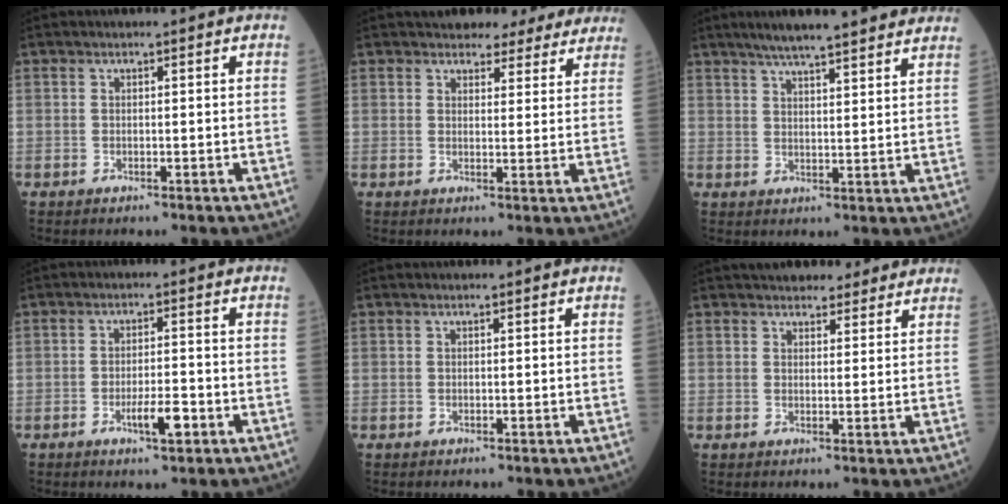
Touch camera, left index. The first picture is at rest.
{"total": 9.9, "force": [9.0, 3.6, 2.1], "torque": [-0.001, 0.008, 0.088]}
{"total": 14.2, "force": [12.1, 1.4, 7.4], "torque": [-0.107, 0.025, 0.158]}
{"total": 4.2, "force": [-2.0, 0.8, 3.7], "torque": [-0.067, 0.000, -0.031]}
{"total": 0.0}
{"total": 8.3, "force": [7.2, 3.1, 2.7], "torque": [-0.025, 0.018, 0.092]}